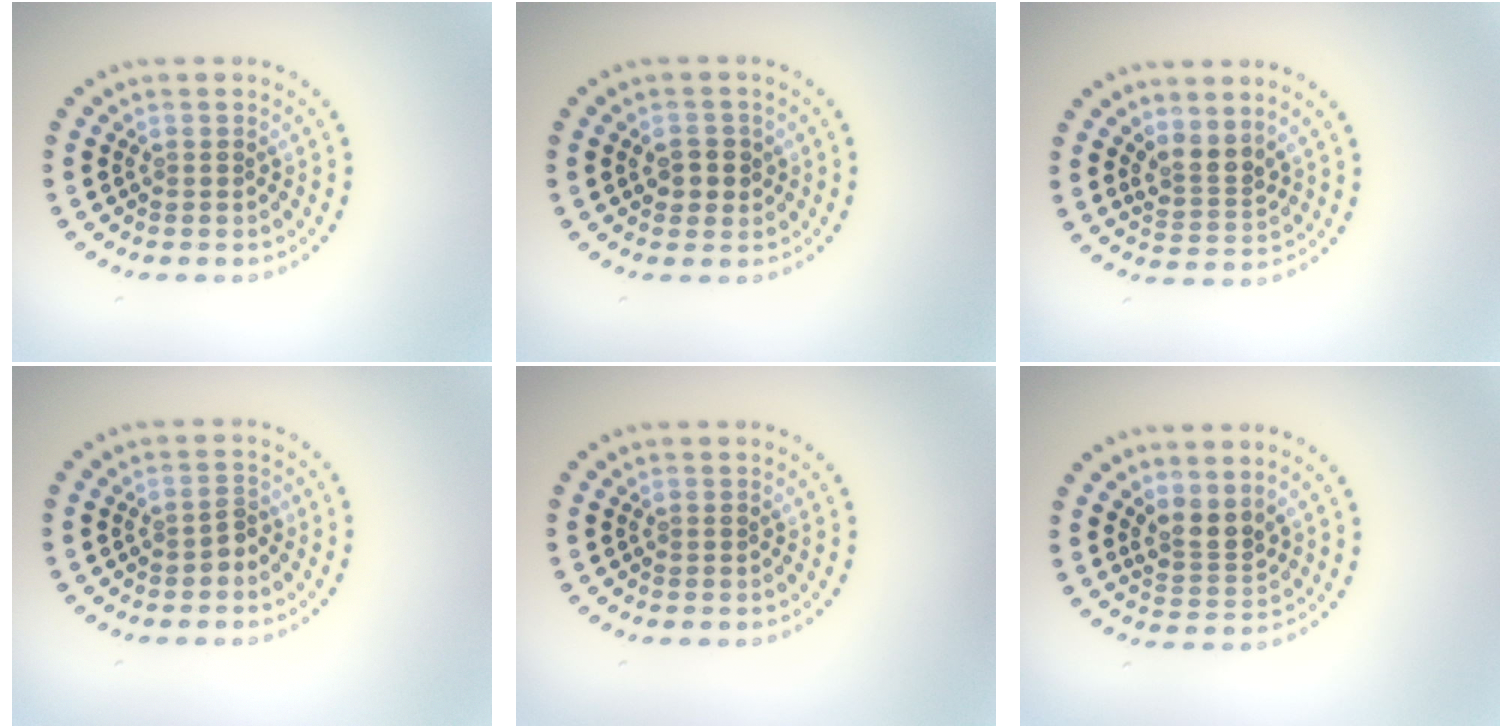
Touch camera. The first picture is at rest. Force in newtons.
{"total": 2.2, "press": 2.1, "slide": 0.5}
{"total": 2.5, "press": 1.8, "slide": 1.7}
{"total": 1.3, "press": 1.2, "slide": 0.6}
{"total": 0.0}
{"total": 2.6, "press": 2.0, "slide": 1.6}